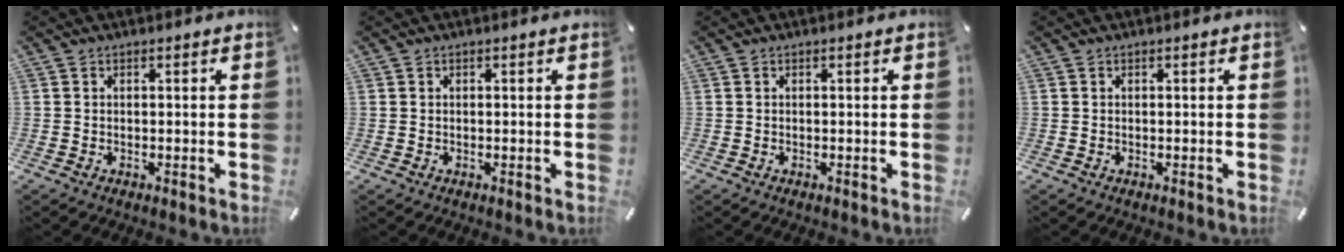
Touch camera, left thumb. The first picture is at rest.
{"total": 0.0}
{"total": 0.0}
{"total": 0.0}